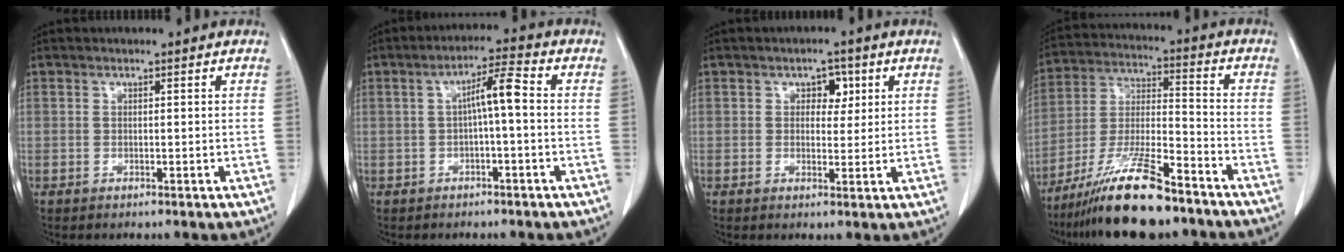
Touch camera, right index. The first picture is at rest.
{"total": 5.0, "force": [-0.1, 0.4, 5.0], "torque": [-0.082, 0.019, -0.002]}
{"total": 3.3, "force": [1.2, 2.1, 2.2], "torque": [-0.024, 0.006, 0.016]}
{"total": 15.5, "force": [-11.8, 2.1, 9.9], "torque": [-0.200, -0.020, -0.213]}